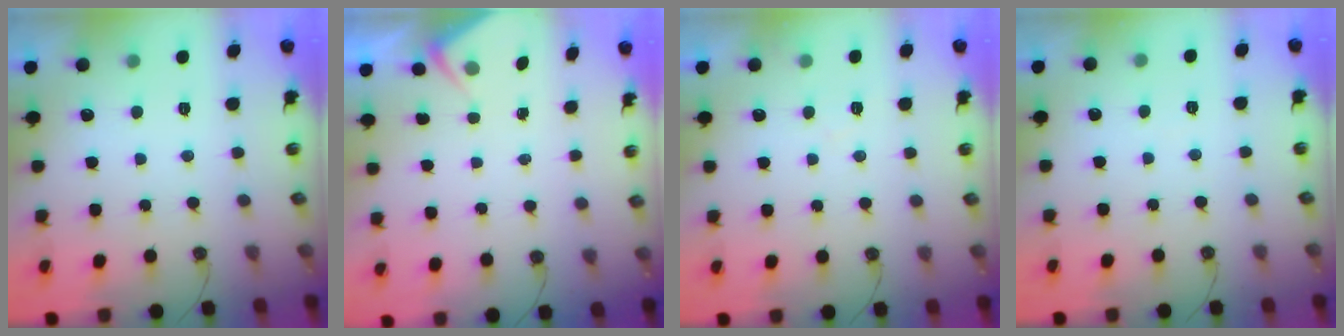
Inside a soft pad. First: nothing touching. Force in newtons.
{"total": 2.4, "press": 2.4, "slide": 0.4}
{"total": 4.1, "press": 4.1, "slide": 0.7}
{"total": 3.2, "press": 3.2, "slide": 0.5}